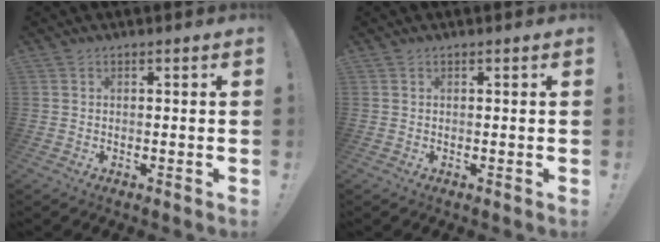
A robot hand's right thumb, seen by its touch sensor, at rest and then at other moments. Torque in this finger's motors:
{"motor_torque": [-0.01, 0.02, -0.05, 0.04, 0.00]}